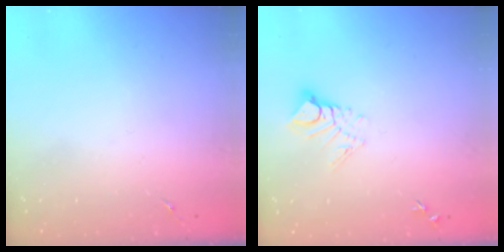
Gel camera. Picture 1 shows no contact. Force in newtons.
{"total": 7.9, "press": 7.8, "slide": 0.7}